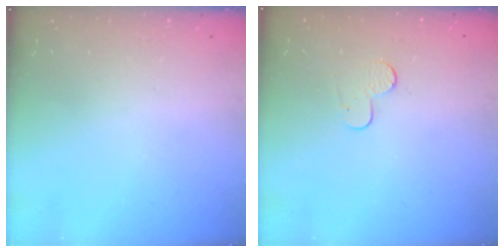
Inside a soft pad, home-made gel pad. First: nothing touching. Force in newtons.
{"total": 4.9, "press": 4.8, "slide": 0.5}